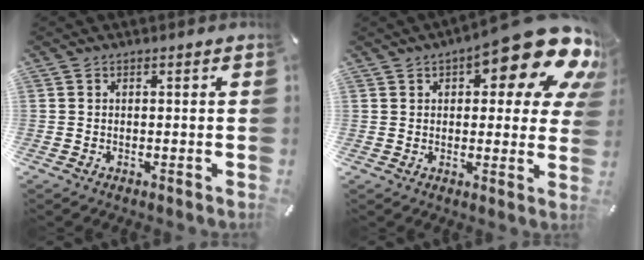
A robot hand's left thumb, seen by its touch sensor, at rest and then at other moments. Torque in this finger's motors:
{"motor_torque": [1.80, 1.52, 1.82, -0.95, 0.10]}